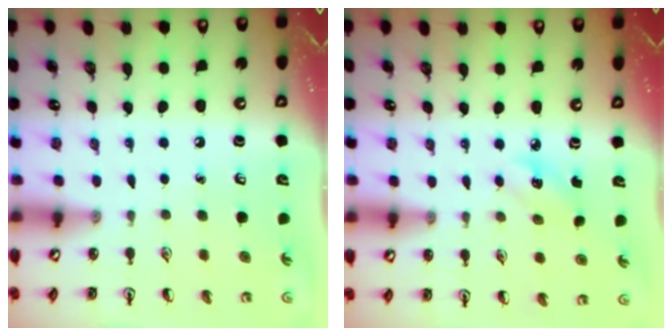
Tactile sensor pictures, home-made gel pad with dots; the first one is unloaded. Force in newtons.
{"total": 2.3, "press": 2.1, "slide": 0.8}